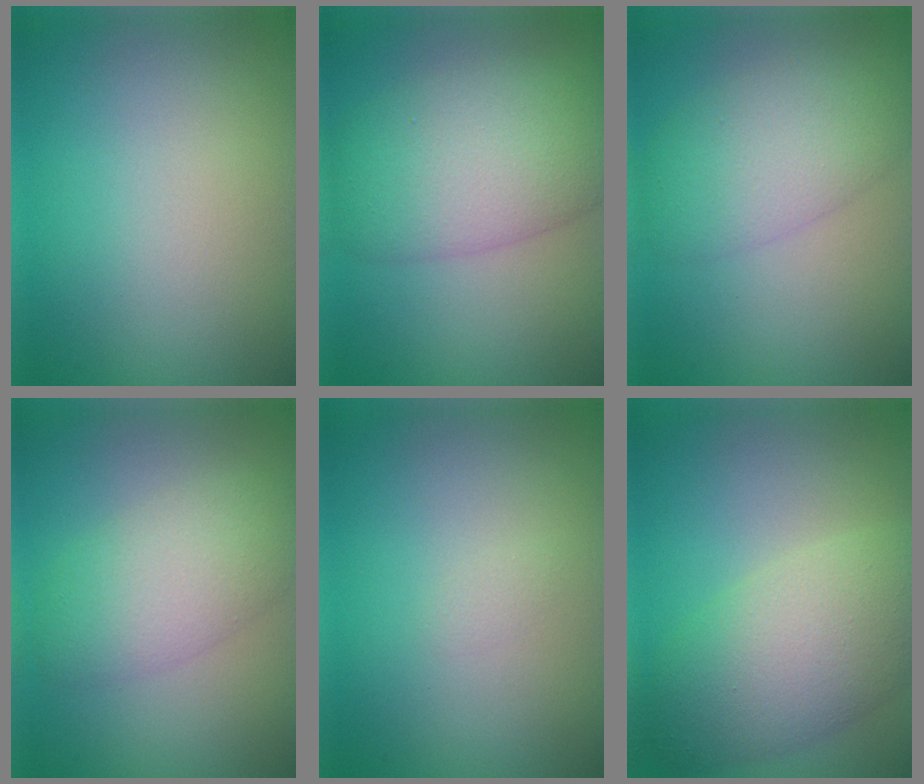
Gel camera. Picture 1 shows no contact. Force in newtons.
{"total": 8.6, "press": 8.6, "slide": 0.2}
{"total": 5.7, "press": 5.7, "slide": 0.2}
{"total": 5.0, "press": 5.0, "slide": 0.2}
{"total": 0.5, "press": 0.5, "slide": 0.1}
{"total": 7.5, "press": 7.4, "slide": 0.4}